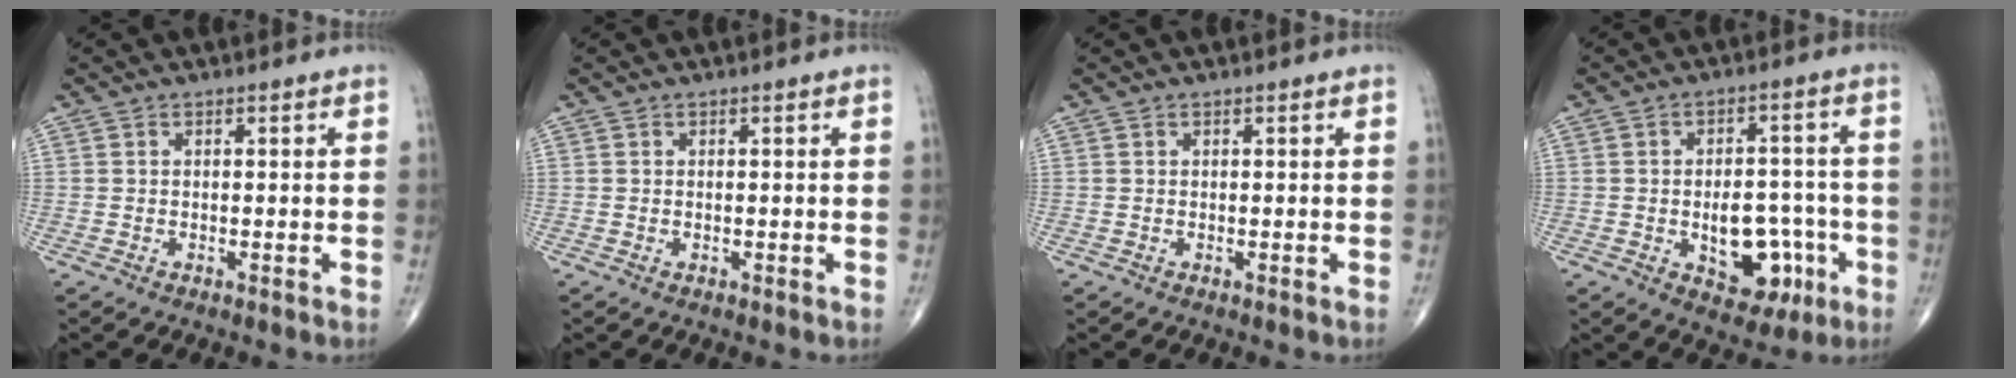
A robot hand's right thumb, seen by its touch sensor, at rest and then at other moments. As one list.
[{"total": 0.0}, {"total": 0.0}, {"total": 11.6, "force": [-3.5, 7.2, 8.4], "torque": [-0.081, 0.029, -0.036]}]